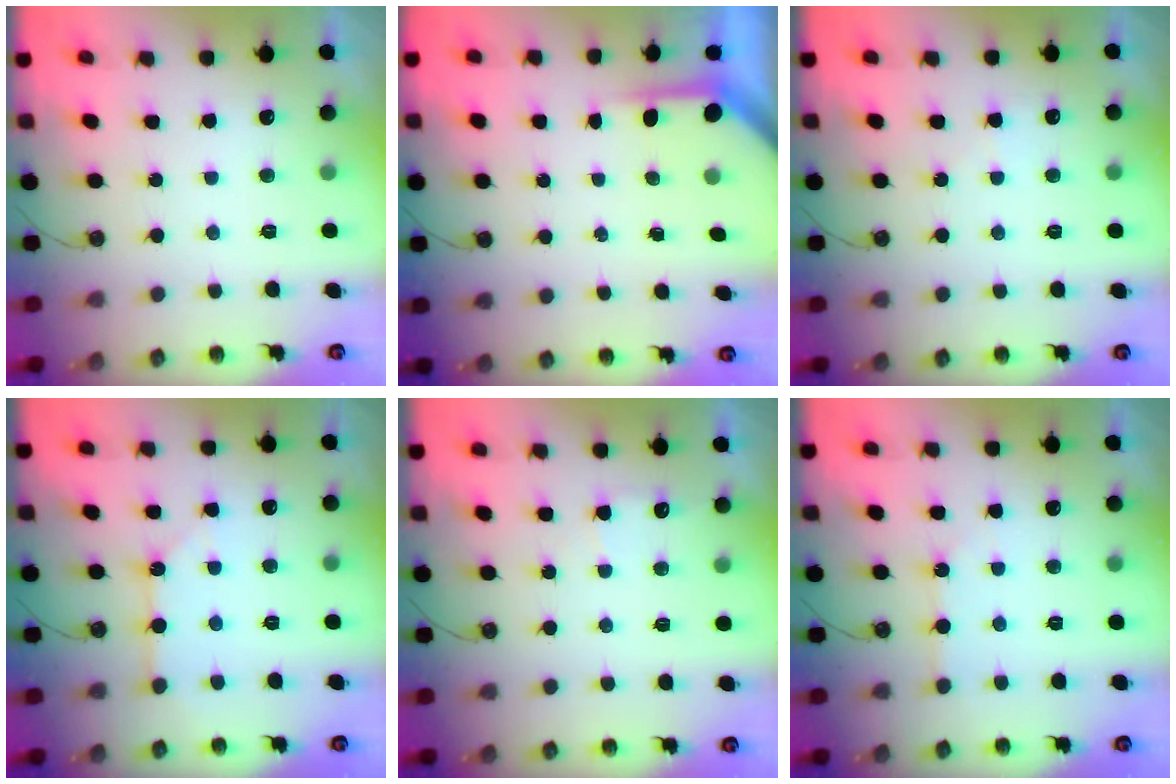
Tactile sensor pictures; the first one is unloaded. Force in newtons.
{"total": 3.8, "press": 3.8, "slide": 0.4}
{"total": 4.1, "press": 4.0, "slide": 0.6}
{"total": 2.4, "press": 2.4, "slide": 0.4}
{"total": 5.2, "press": 5.2, "slide": 0.6}
{"total": 2.9, "press": 2.8, "slide": 0.4}